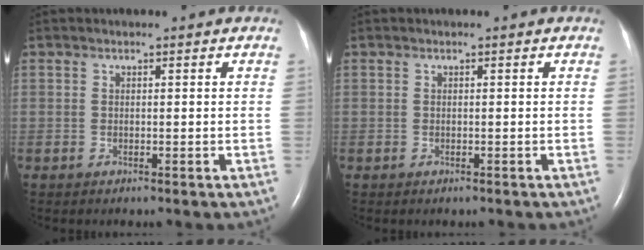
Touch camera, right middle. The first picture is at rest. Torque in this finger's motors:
{"motor_torque": [0.08, -0.08, 0.00, 0.01]}